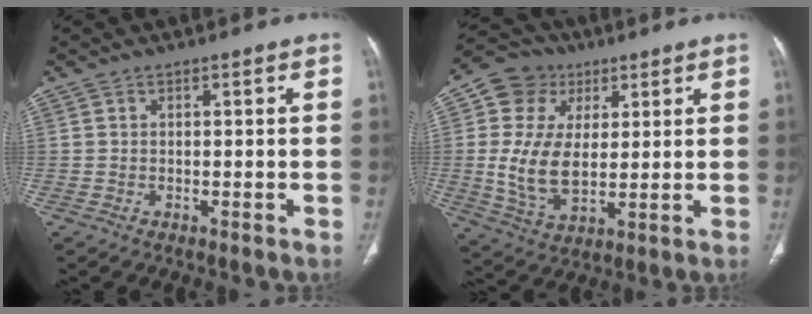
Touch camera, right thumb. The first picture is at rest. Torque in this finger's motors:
{"motor_torque": [1.92, 1.99, 0.69, -0.53, 0.24]}